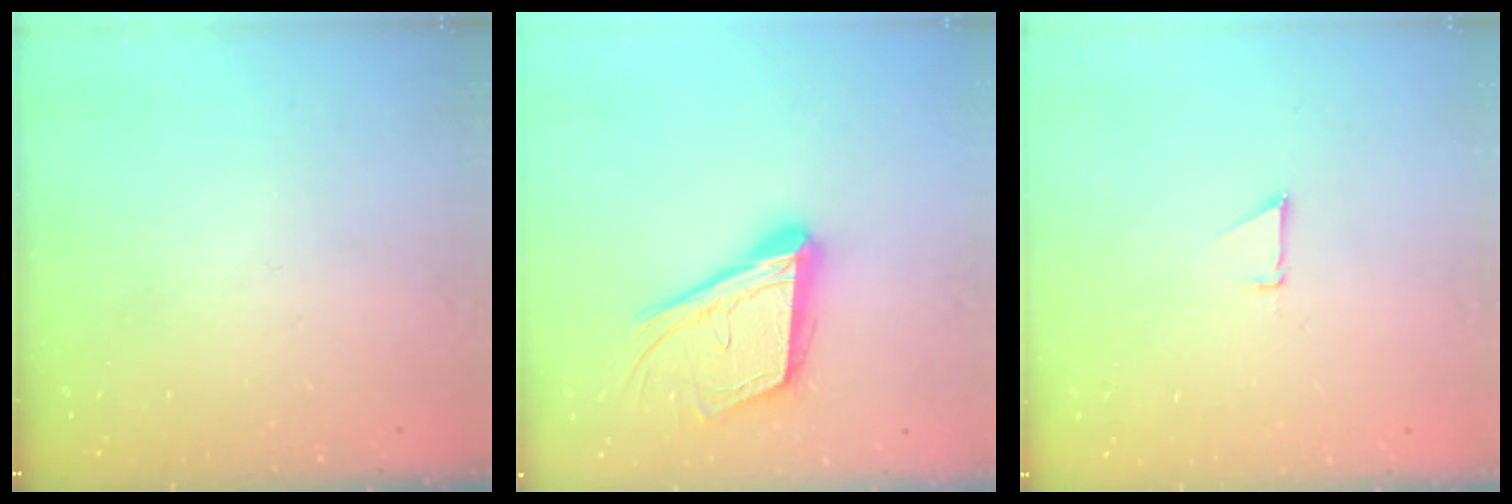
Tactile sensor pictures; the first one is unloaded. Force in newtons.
{"total": 18.5, "press": 18.2, "slide": 3.5}
{"total": 0.8, "press": 0.8, "slide": 0.1}